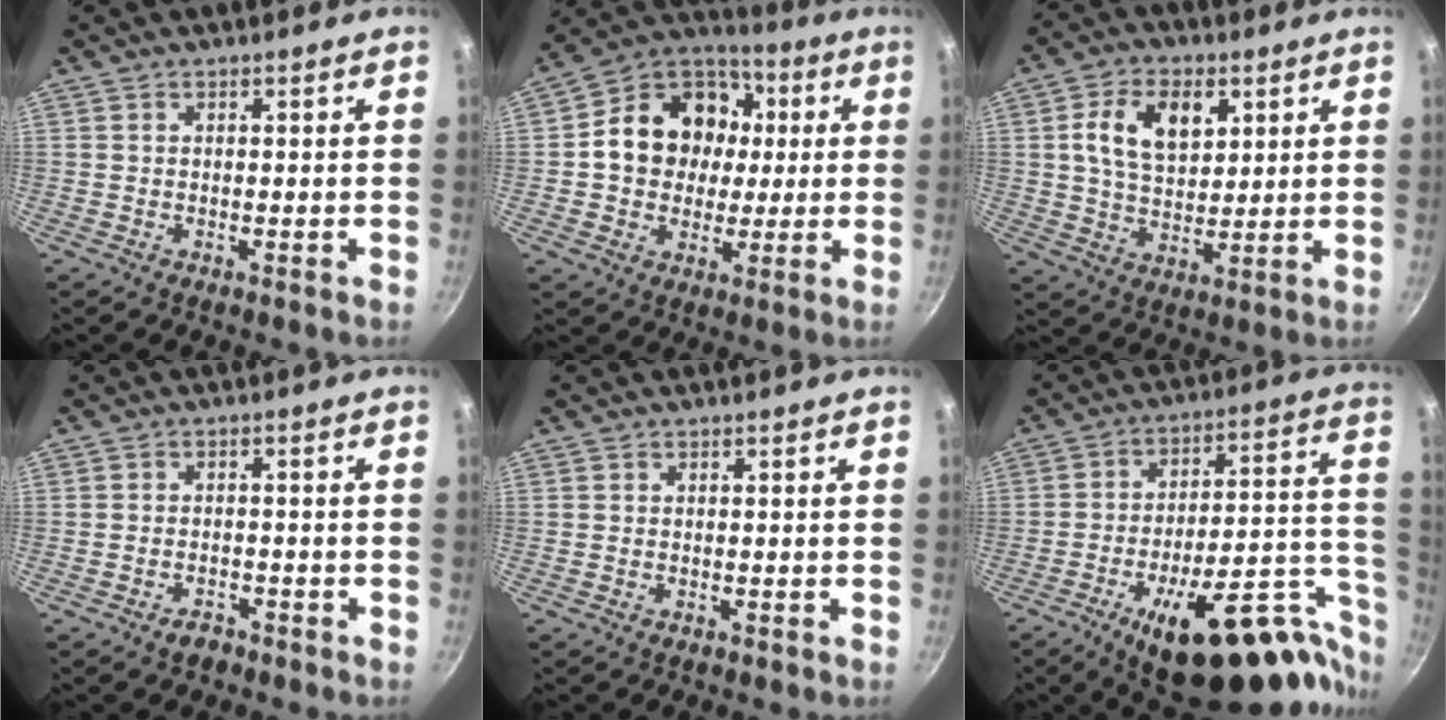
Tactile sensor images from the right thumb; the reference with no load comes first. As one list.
[{"total": 16.6, "force": [1.2, 13.7, 9.3], "torque": [-0.109, 0.025, 0.016]}, {"total": 11.8, "force": [3.7, 7.3, 8.4], "torque": [-0.130, -0.008, 0.068]}, {"total": 2.3, "force": [-1.8, 1.1, 0.9], "torque": [-0.015, 0.010, -0.028]}, {"total": 0.0}, {"total": 30.1, "force": [-15.5, 10.9, 23.3], "torque": [-0.213, 0.098, -0.215]}]